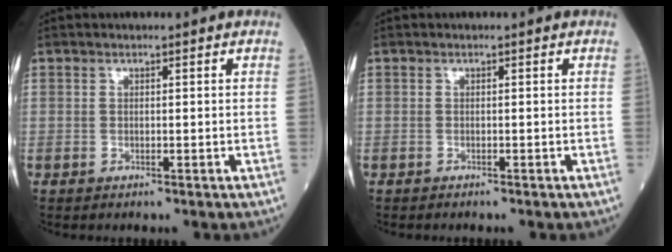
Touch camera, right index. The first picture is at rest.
{"total": 1.3, "force": [-1.0, 0.6, 0.6], "torque": [-0.018, -0.001, -0.010]}